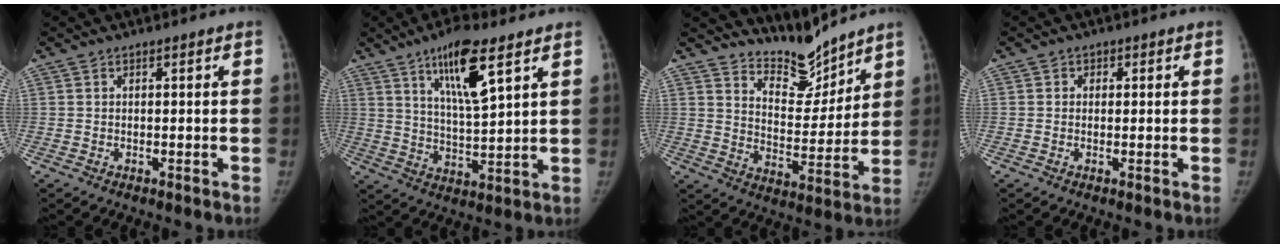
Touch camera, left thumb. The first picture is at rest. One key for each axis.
{"total": 12.1, "fx": 6.6, "fy": 2.7, "fz": 9.8, "tx": -0.162, "ty": -0.038, "tz": 0.120}
{"total": 9.9, "fx": 9.4, "fy": 2.6, "fz": 1.7, "tx": 0.008, "ty": -0.082, "tz": 0.172}
{"total": 1.3, "fx": 0.3, "fy": 1.2, "fz": 0.2, "tx": 0.011, "ty": 0.002, "tz": -0.001}